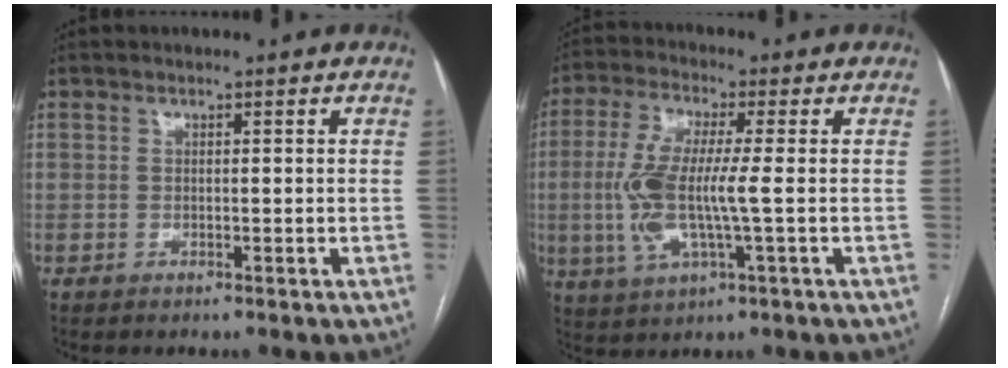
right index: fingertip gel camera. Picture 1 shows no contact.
{"total": 10.1, "force": [-0.8, 1.6, 9.9], "torque": [-0.220, 0.003, -0.017]}